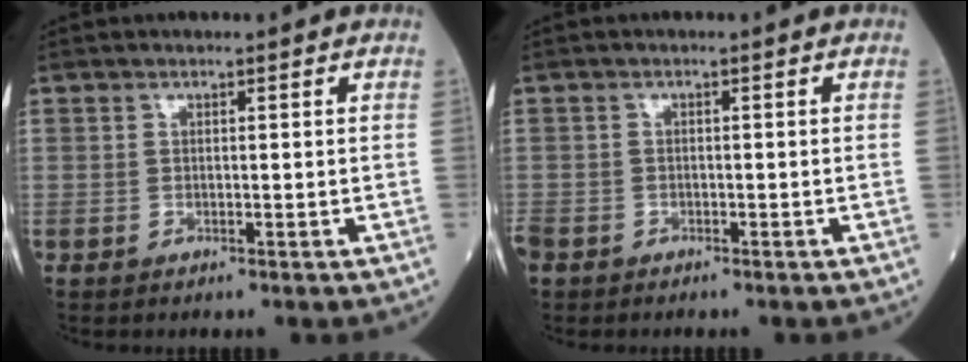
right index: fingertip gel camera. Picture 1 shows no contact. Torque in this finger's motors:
{"motor_torque": [-0.47, -0.44, 0.18, 0.21]}